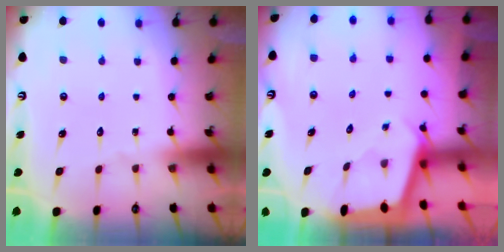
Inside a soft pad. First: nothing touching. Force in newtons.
{"total": 1.7, "press": 1.7, "slide": 0.0}